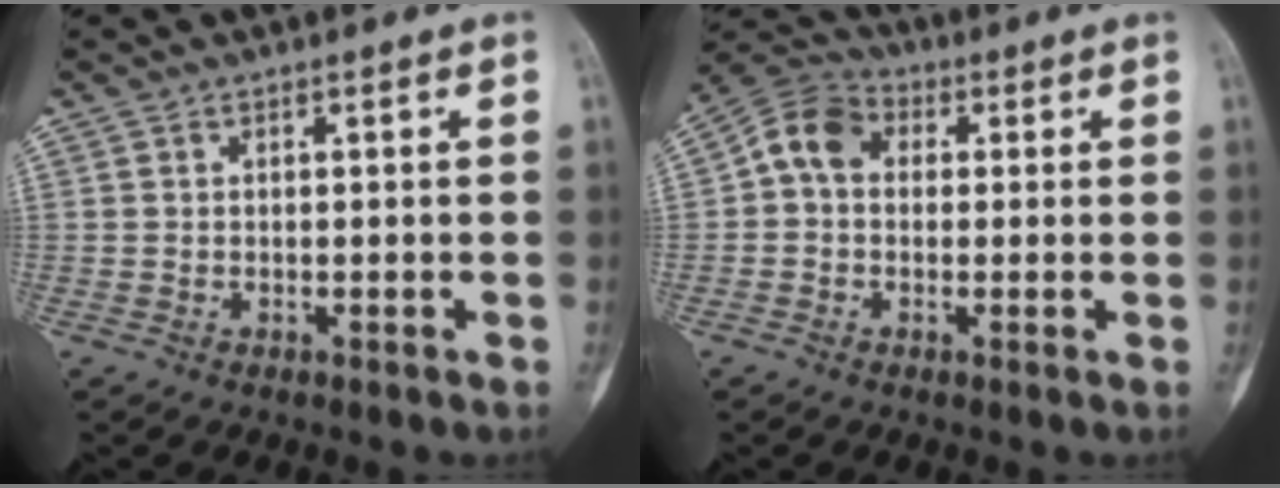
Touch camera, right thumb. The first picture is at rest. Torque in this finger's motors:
{"motor_torque": [0.04, 0.04, 0.38, -0.35, 0.03]}